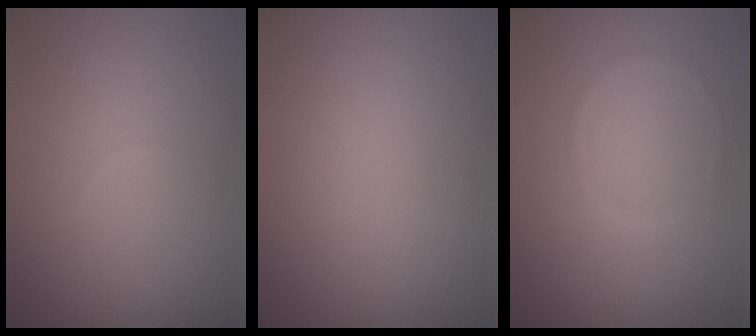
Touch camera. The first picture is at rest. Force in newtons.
{"total": 0.0}
{"total": 0.6, "press": 0.6, "slide": 0.0}